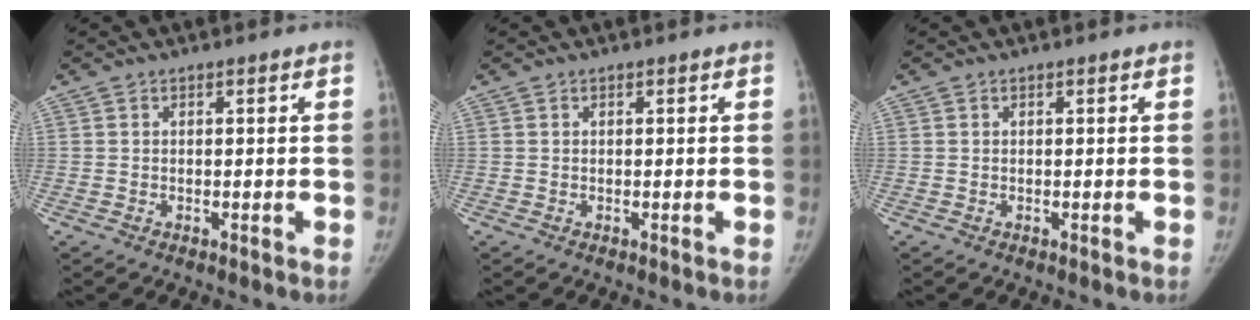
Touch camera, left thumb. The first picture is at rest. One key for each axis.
{"total": 0.0}
{"total": 0.0}